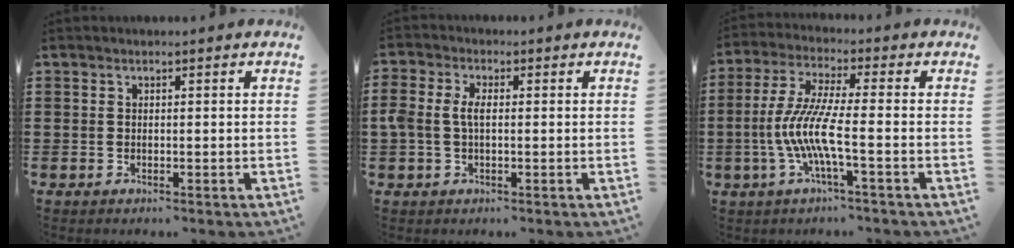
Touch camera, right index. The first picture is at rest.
{"total": 3.4, "force": [0.0, 1.8, 2.9], "torque": [-0.080, -0.002, -0.008]}
{"total": 8.4, "force": [-2.4, 0.7, 8.0], "torque": [-0.187, -0.020, -0.058]}